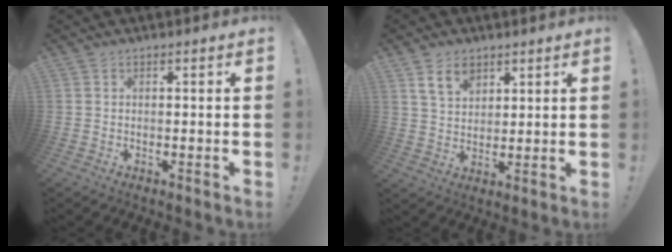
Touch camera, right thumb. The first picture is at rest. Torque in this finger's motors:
{"motor_torque": [0.24, 1.20, 0.38, 0.17, 0.00]}